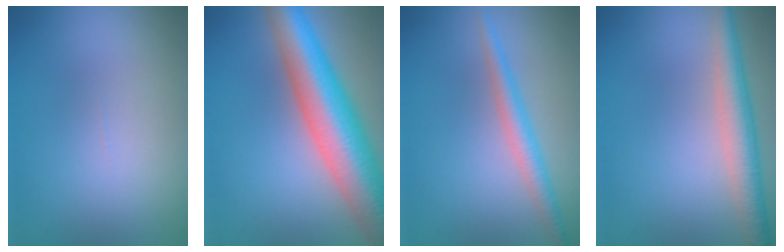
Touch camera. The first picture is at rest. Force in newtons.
{"total": 10.6, "press": 10.6, "slide": 0.6}
{"total": 2.6, "press": 2.6, "slide": 0.0}
{"total": 4.3, "press": 4.3, "slide": 0.1}